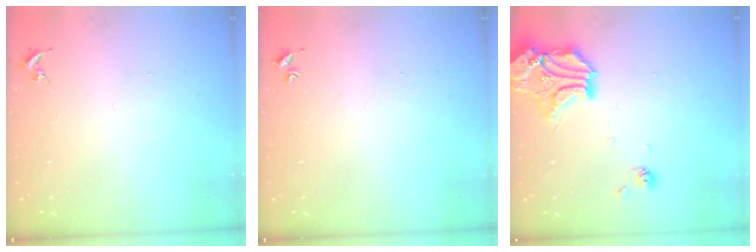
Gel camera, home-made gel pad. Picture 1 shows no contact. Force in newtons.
{"total": 2.0, "press": 2.0, "slide": 0.2}
{"total": 16.4, "press": 15.9, "slide": 3.7}